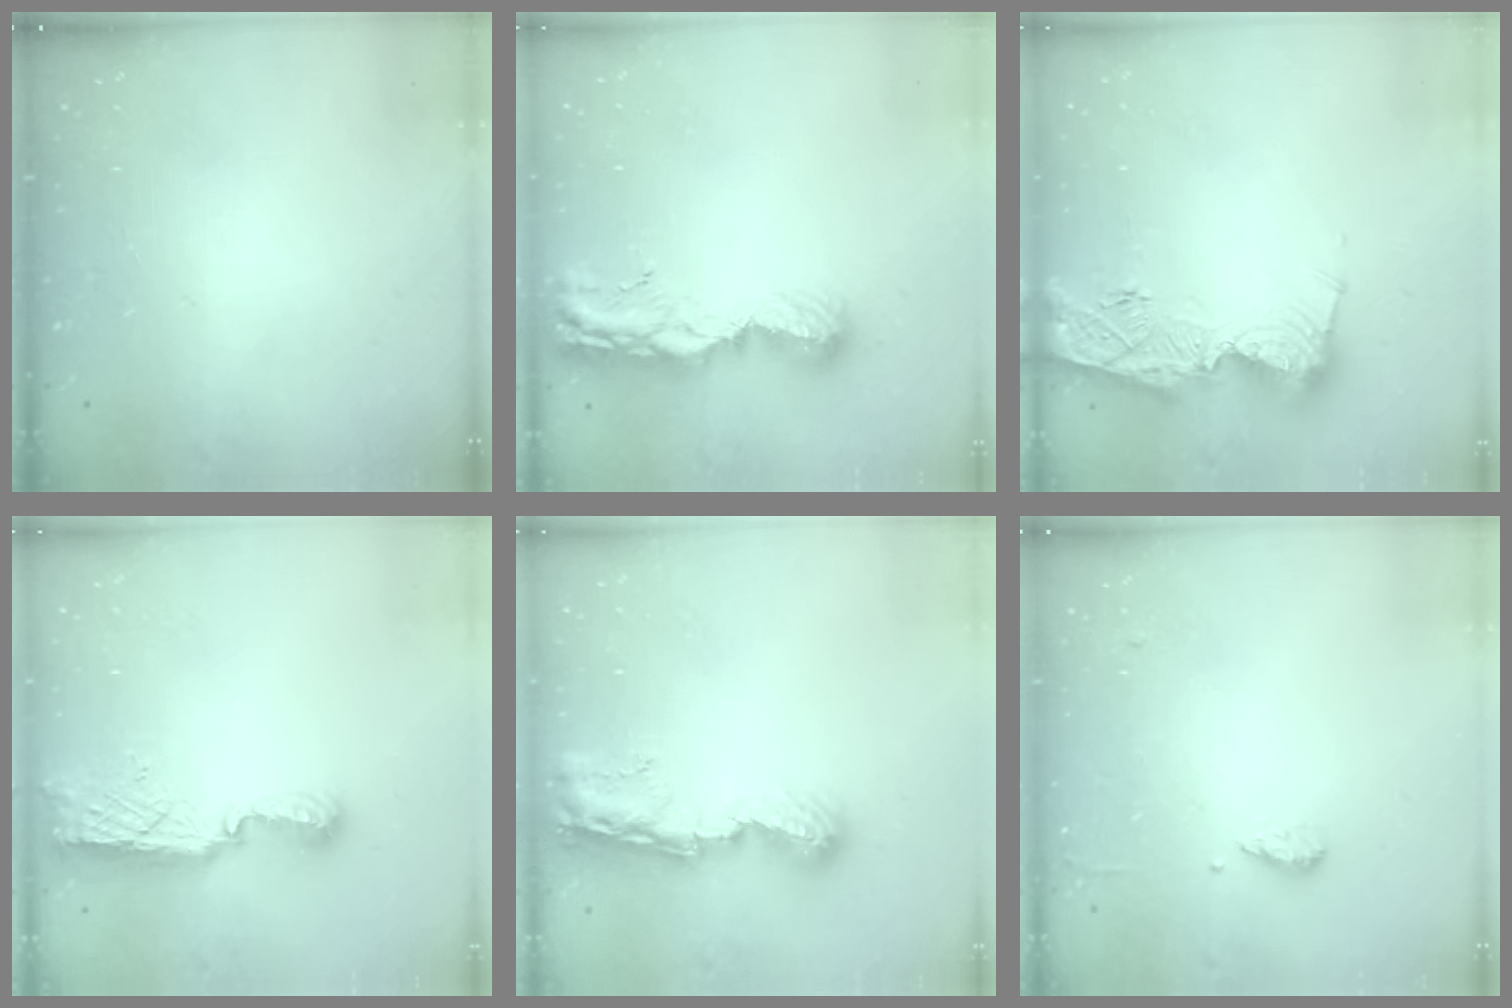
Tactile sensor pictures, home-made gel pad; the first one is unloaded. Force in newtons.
{"total": 10.1, "press": 10.0, "slide": 0.8}
{"total": 16.1, "press": 16.0, "slide": 1.6}
{"total": 8.5, "press": 8.4, "slide": 0.8}
{"total": 9.8, "press": 9.7, "slide": 1.0}
{"total": 6.1, "press": 6.0, "slide": 0.7}